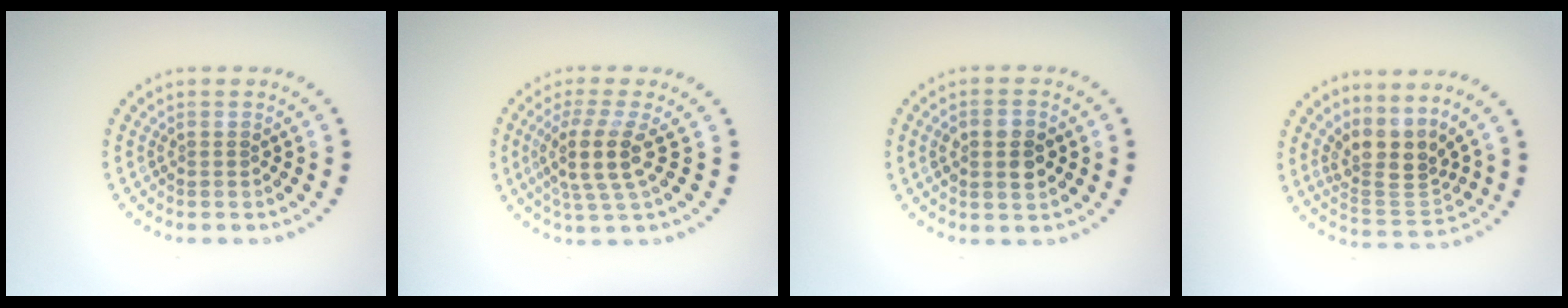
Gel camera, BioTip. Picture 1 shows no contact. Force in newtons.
{"total": 4.0, "press": 3.1, "slide": 2.5}
{"total": 3.0, "press": 3.0, "slide": 0.3}
{"total": 3.9, "press": 2.9, "slide": 2.6}